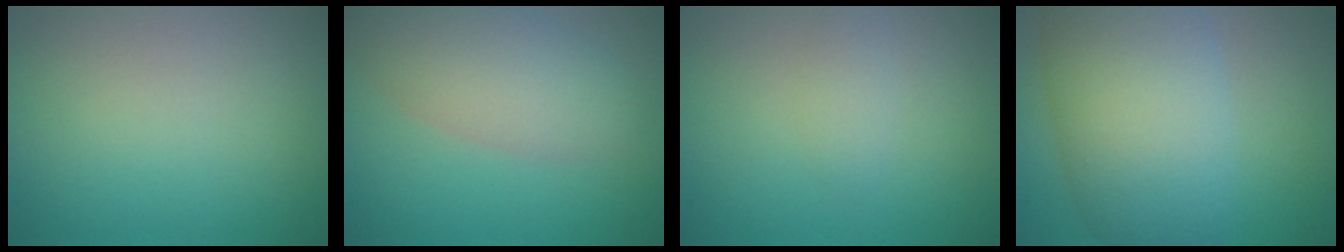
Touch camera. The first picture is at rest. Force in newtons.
{"total": 4.9, "press": 4.9, "slide": 0.3}
{"total": 1.2, "press": 1.2, "slide": 0.1}
{"total": 10.7, "press": 10.7, "slide": 0.2}